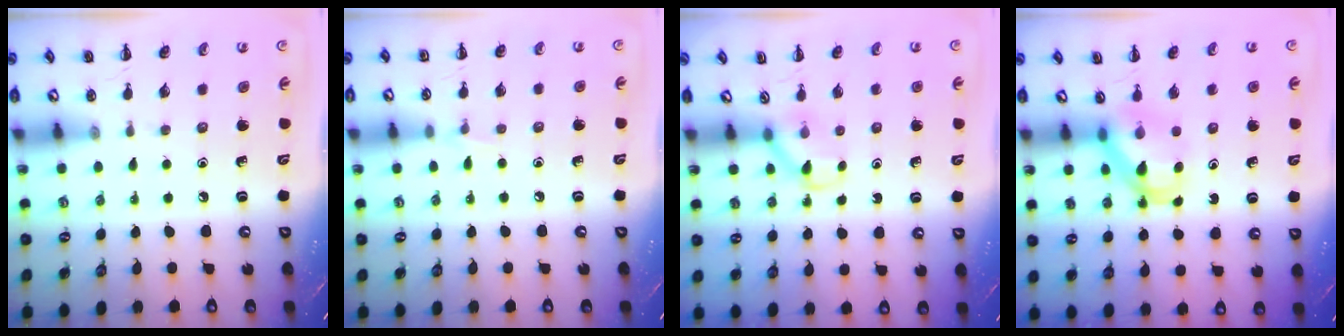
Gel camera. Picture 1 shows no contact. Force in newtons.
{"total": 4.4, "press": 4.1, "slide": 1.5}
{"total": 3.1, "press": 2.9, "slide": 1.3}
{"total": 5.3, "press": 5.3, "slide": 0.8}